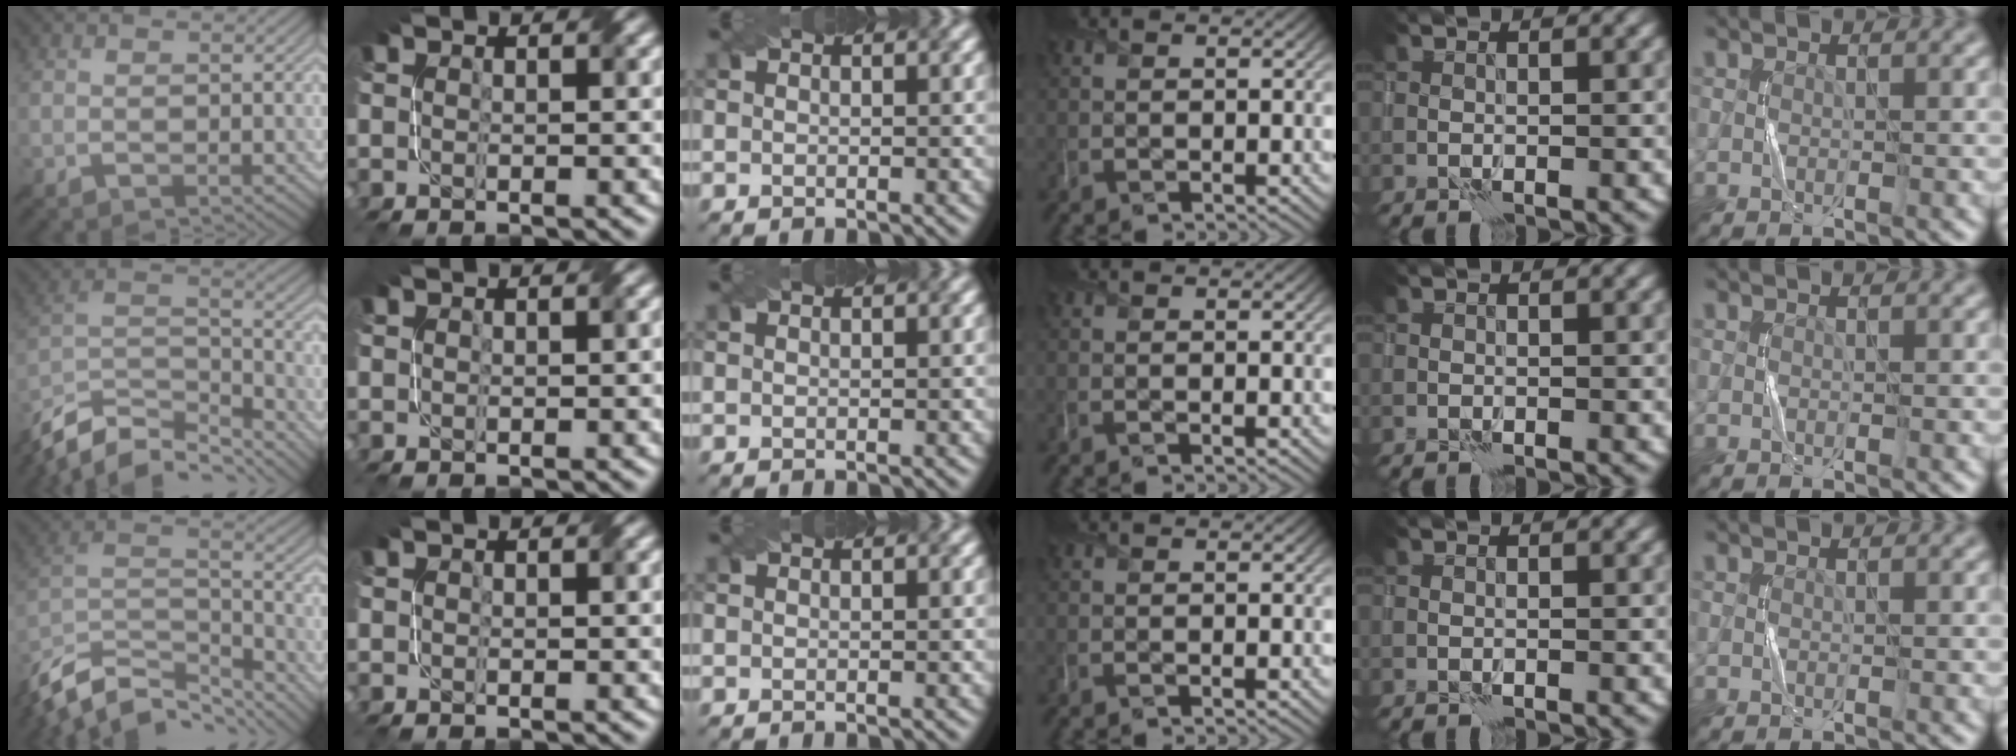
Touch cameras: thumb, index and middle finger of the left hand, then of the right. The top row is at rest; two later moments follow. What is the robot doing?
{"motion": "twist", "object": "screw"}